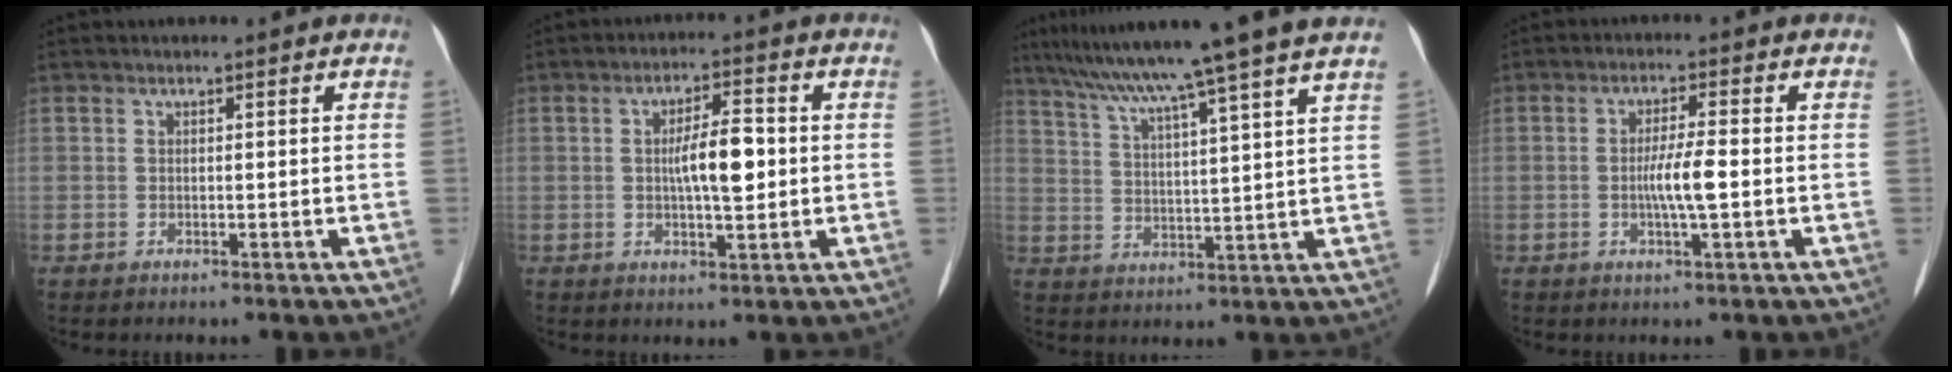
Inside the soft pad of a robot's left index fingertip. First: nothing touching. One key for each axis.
{"total": 6.2, "fx": 0.0, "fy": 1.6, "fz": 5.9, "tx": -0.107, "ty": 0.008, "tz": 0.004}
{"total": 16.2, "fx": 13.0, "fy": -2.3, "fz": 9.4, "tx": -0.153, "ty": 0.005, "tz": 0.185}
{"total": 4.4, "fx": -0.8, "fy": 0.1, "fz": 4.3, "tx": -0.086, "ty": -0.006, "tz": -0.013}